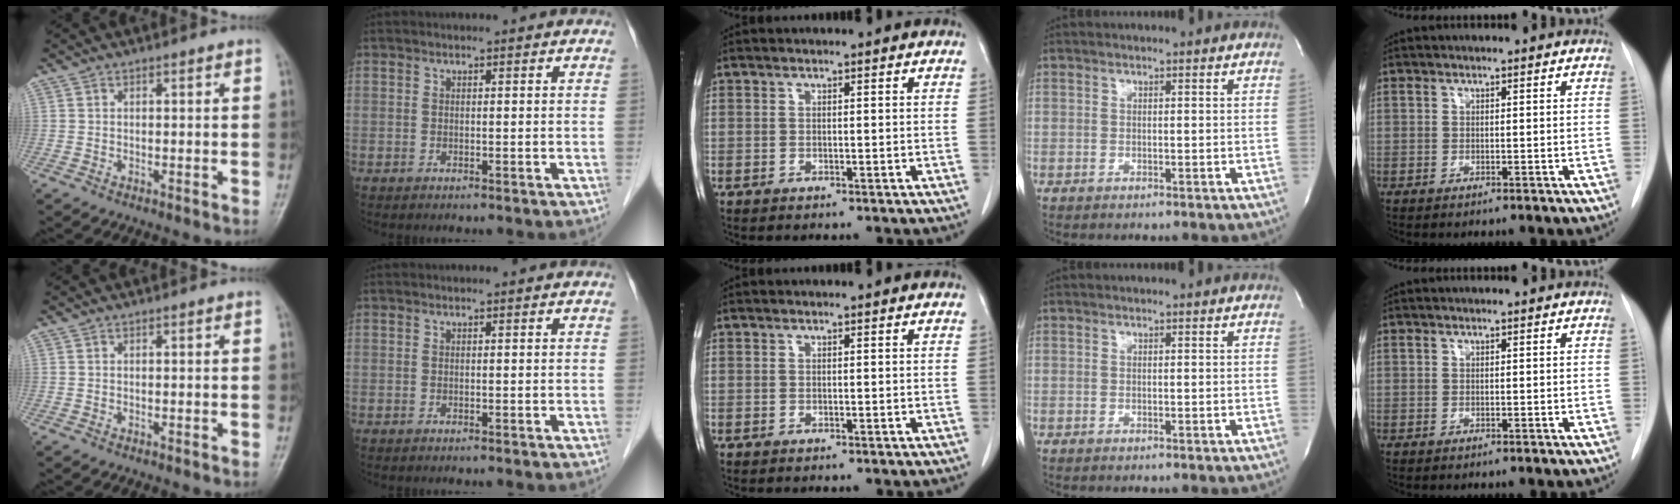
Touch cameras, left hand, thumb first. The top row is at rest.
{}